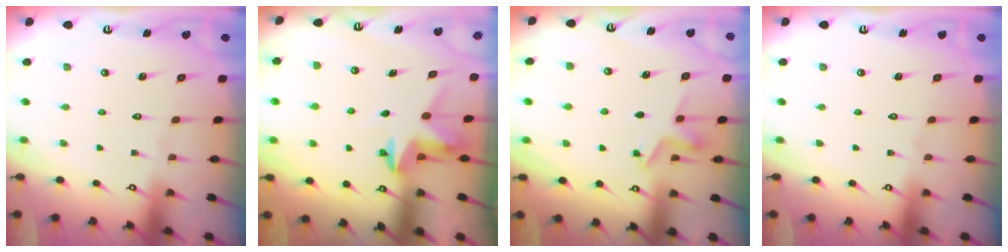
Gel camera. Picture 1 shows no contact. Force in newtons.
{"total": 3.6, "press": 3.6, "slide": 0.3}
{"total": 3.5, "press": 3.3, "slide": 1.0}
{"total": 0.0}